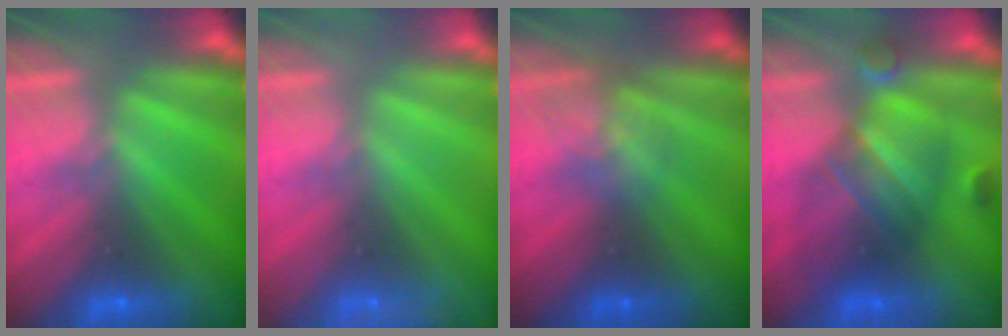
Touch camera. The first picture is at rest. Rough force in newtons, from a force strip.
{"total": 2.3}
{"total": 2.6}
{"total": 5.8}